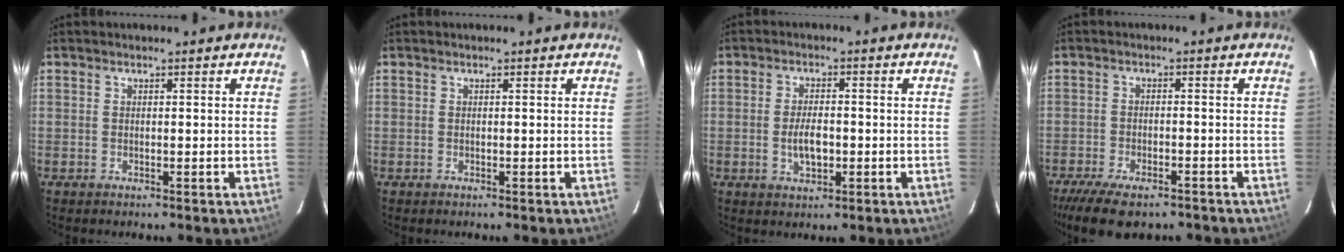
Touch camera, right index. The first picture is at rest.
{"total": 0.0}
{"total": 4.8, "force": [-0.9, 2.3, 4.1], "torque": [-0.080, -0.001, -0.012]}
{"total": 11.2, "force": [-8.6, 4.0, 5.9], "torque": [-0.138, -0.027, -0.141]}